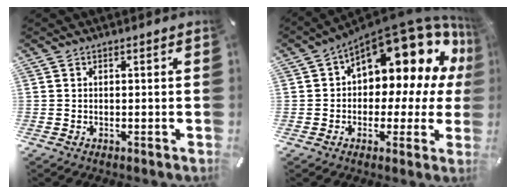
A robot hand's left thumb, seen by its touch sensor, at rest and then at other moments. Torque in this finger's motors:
{"motor_torque": [2.18, 2.83, 1.61, -1.16, 0.22]}